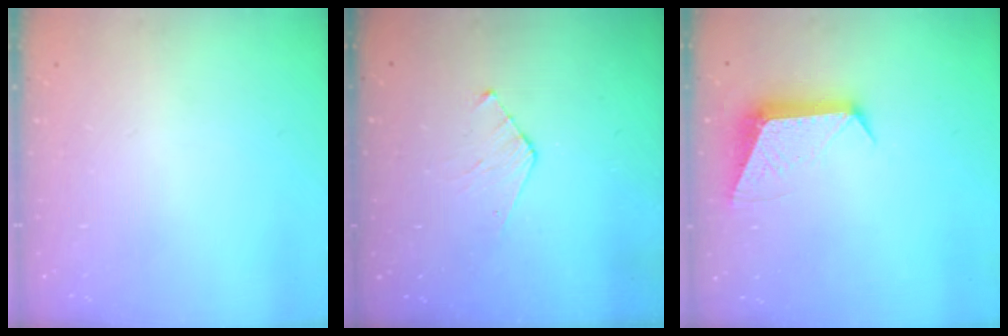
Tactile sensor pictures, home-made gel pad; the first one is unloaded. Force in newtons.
{"total": 4.4, "press": 4.4, "slide": 0.4}
{"total": 9.9, "press": 9.9, "slide": 0.4}